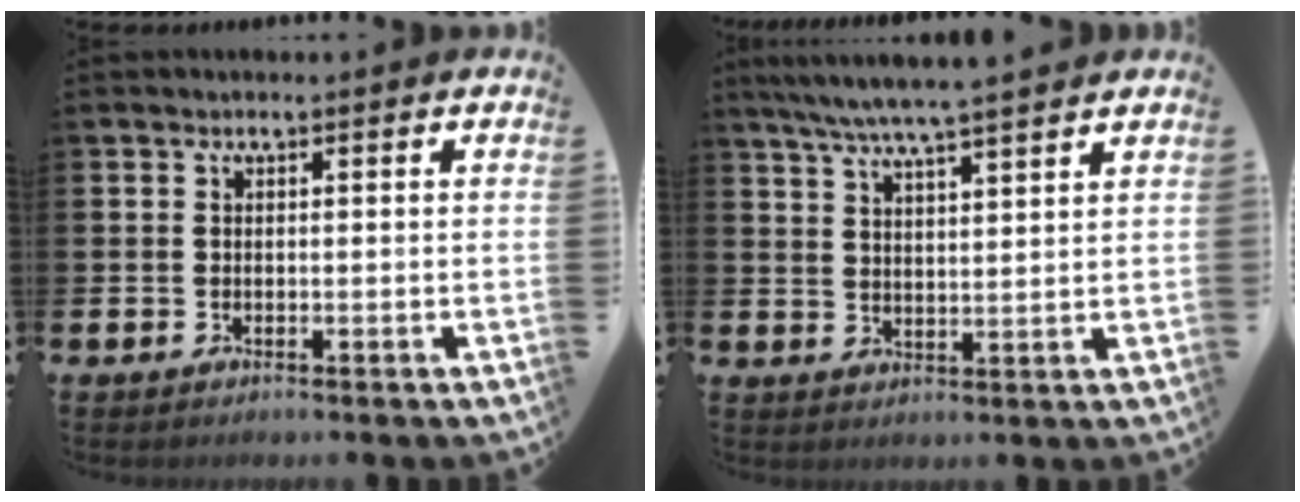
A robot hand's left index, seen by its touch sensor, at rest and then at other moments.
{"total": 6.2, "force": [5.8, -0.3, 2.1], "torque": [-0.063, -0.022, 0.103]}